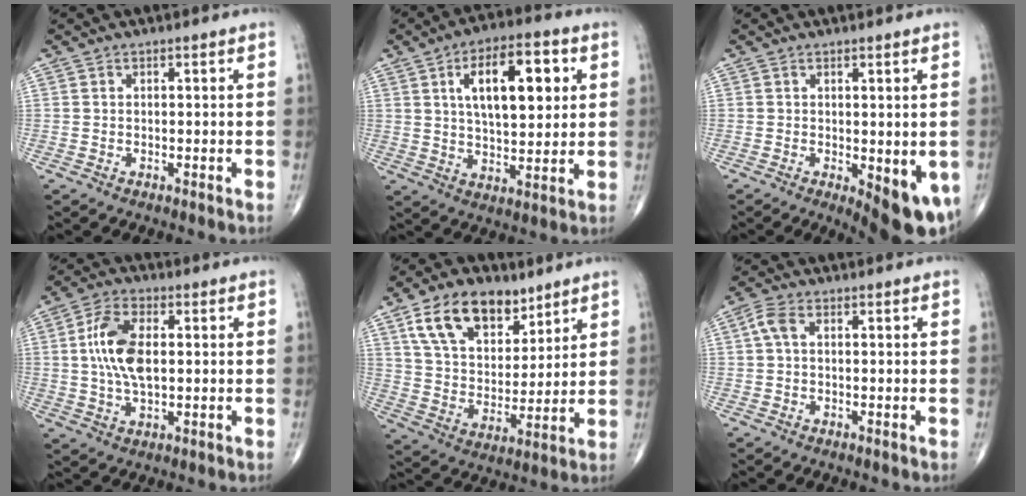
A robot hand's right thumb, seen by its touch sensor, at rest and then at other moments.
{"total": 15.2, "force": [4.5, 6.8, 12.8], "torque": [-0.176, -0.005, 0.073]}
{"total": 9.9, "force": [-2.6, 3.5, 8.9], "torque": [-0.102, -0.020, -0.024]}
{"total": 10.2, "force": [1.0, 5.1, 8.7], "torque": [-0.175, 0.005, 0.018]}
{"total": 16.1, "force": [9.2, 9.5, 9.1], "torque": [-0.123, -0.037, 0.168]}
{"total": 3.0, "force": [0.4, 1.5, 2.5], "torque": [-0.062, 0.011, 0.004]}